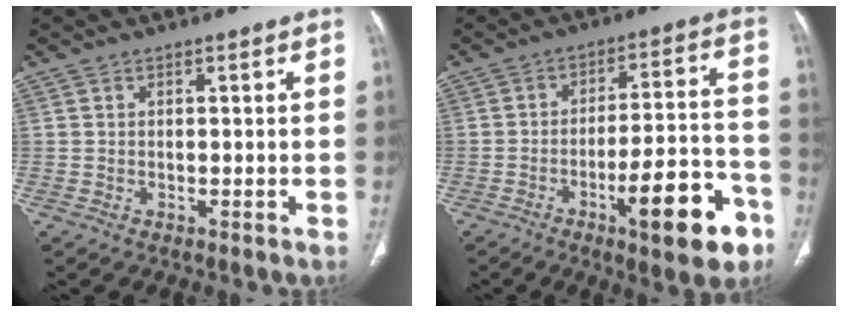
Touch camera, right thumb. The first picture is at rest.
{"total": 16.5, "force": [-8.1, 4.4, 13.7], "torque": [-0.180, 0.048, -0.111]}